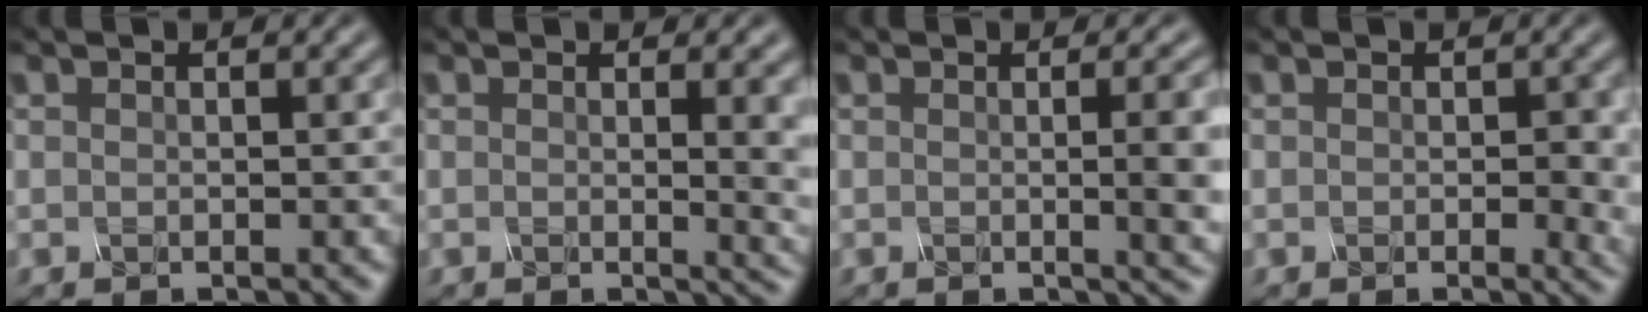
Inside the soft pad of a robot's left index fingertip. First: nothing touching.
{"total": 5.0, "force": [0.5, 2.1, 4.5], "torque": [-0.026, 0.000, 0.007]}
{"total": 6.4, "force": [0.0, 2.5, 5.9], "torque": [-0.040, 0.001, -0.001]}
{"total": 2.5, "force": [0.0, 1.4, 2.0], "torque": [-0.020, -0.006, -0.002]}